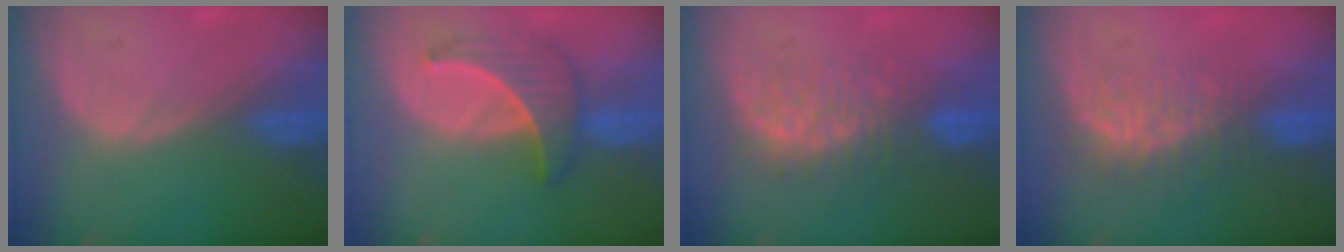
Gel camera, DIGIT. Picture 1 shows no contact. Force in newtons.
{"total": 6.6, "press": 6.1, "slide": 2.5}
{"total": 7.9, "press": 7.7, "slide": 1.8}
{"total": 8.0, "press": 7.4, "slide": 3.0}